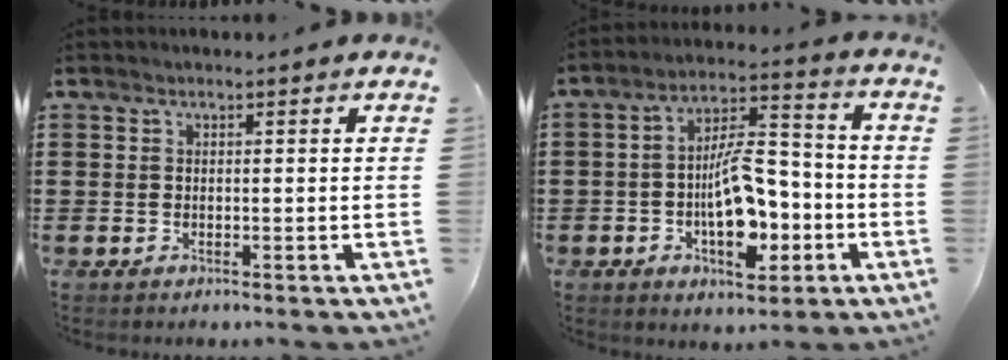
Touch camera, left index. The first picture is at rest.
{"total": 11.5, "force": [-3.3, 5.8, 9.3], "torque": [-0.152, 0.006, -0.061]}